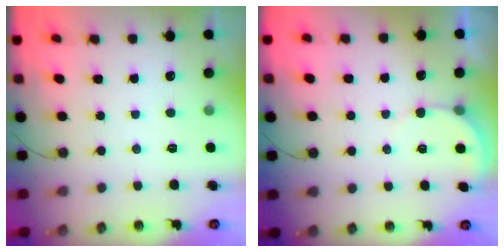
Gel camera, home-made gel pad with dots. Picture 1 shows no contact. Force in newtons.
{"total": 3.3, "press": 3.3, "slide": 0.2}